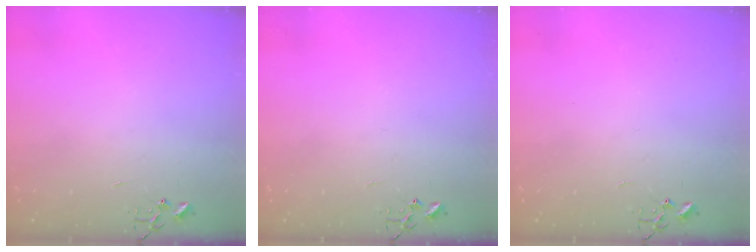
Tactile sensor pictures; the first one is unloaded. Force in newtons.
{"total": 0.0}
{"total": 0.0}